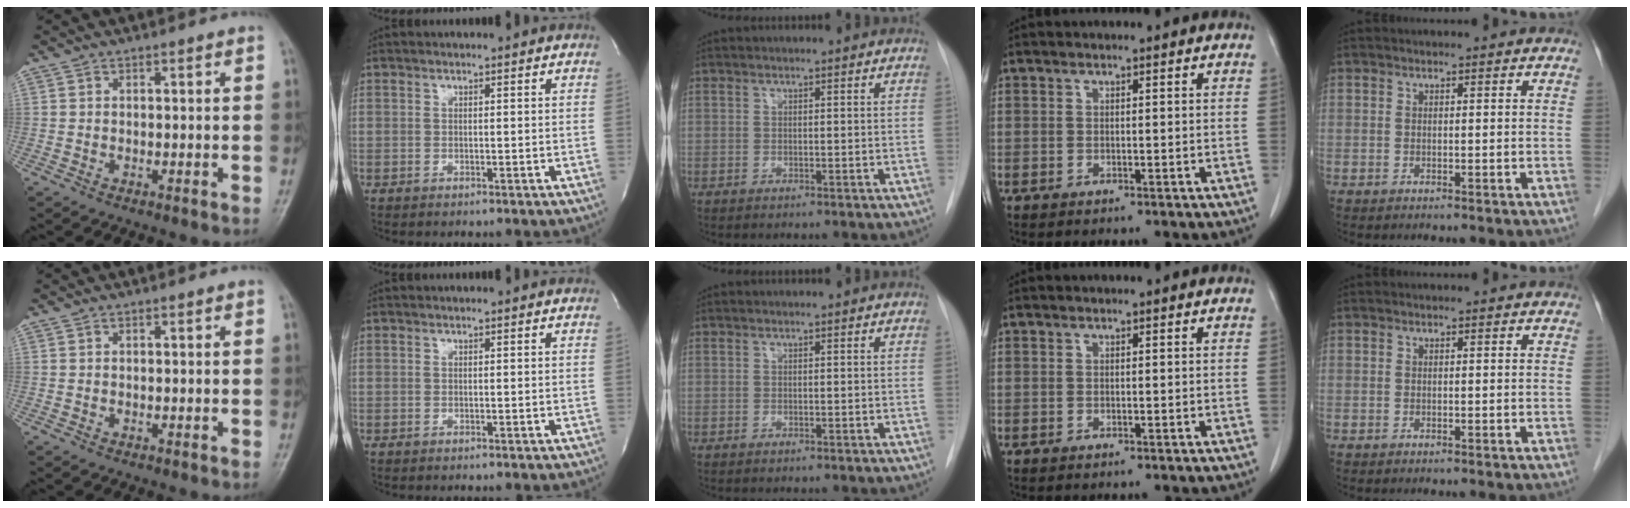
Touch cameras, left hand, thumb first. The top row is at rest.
{}